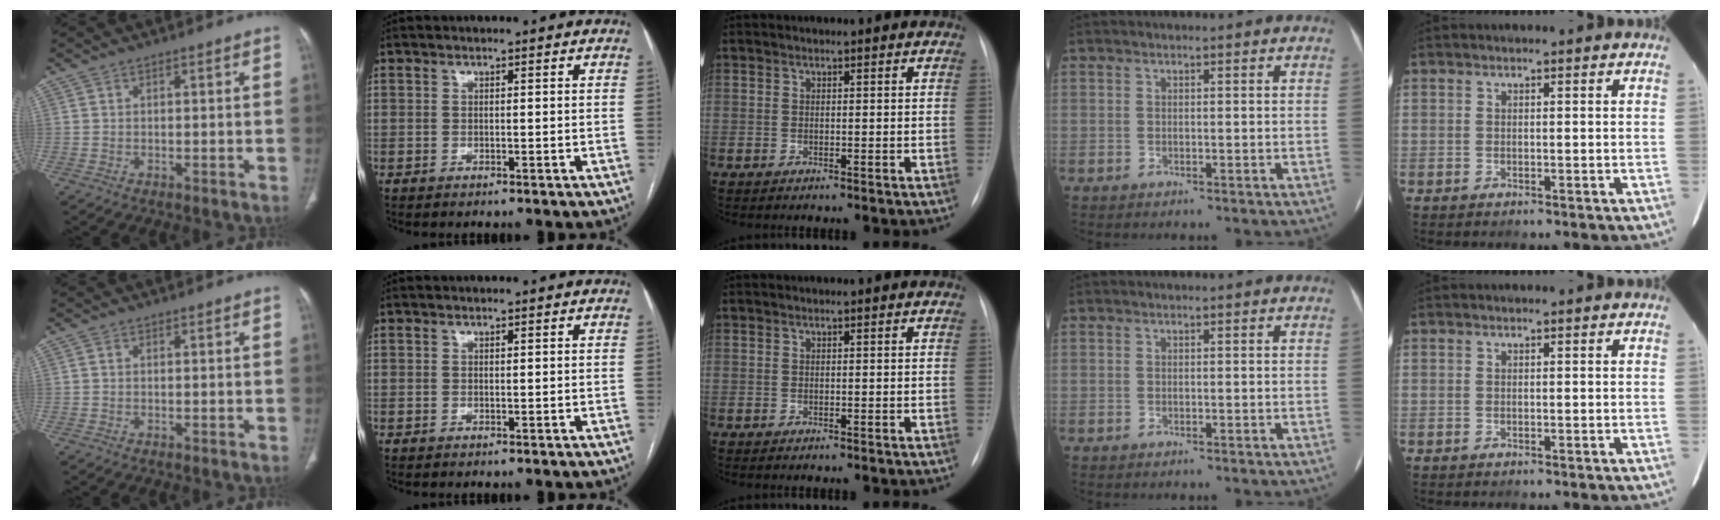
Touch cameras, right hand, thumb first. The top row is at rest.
{}